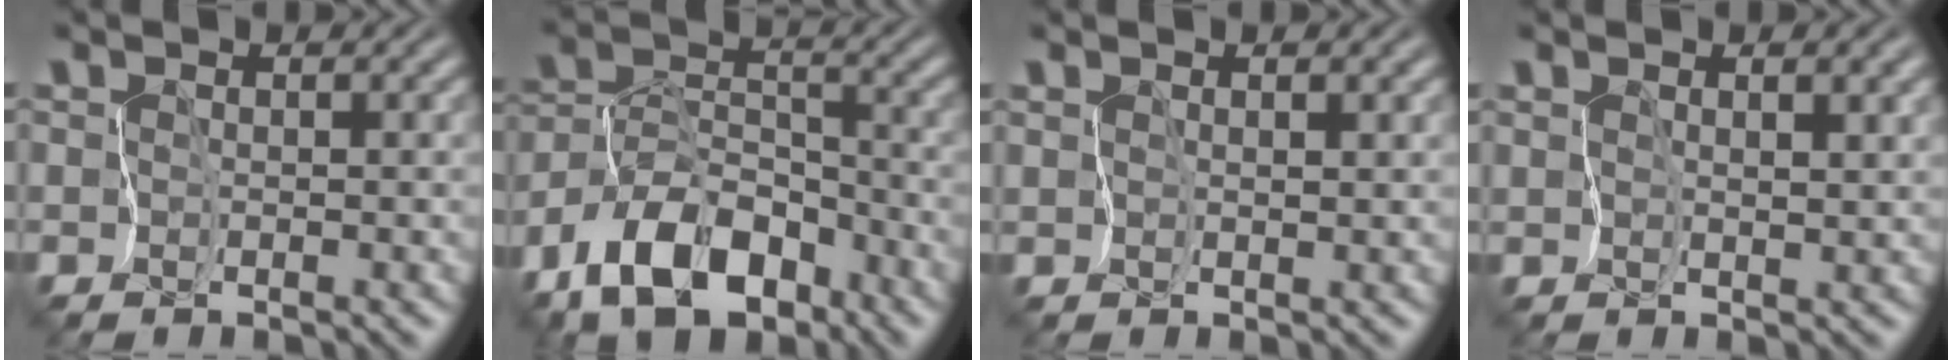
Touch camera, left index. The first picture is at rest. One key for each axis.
{"total": 9.7, "fx": -6.9, "fy": 4.7, "fz": 5.0, "tx": -0.082, "ty": 0.013, "tz": -0.131}
{"total": 0.8, "fx": 0.7, "fy": -0.2, "fz": 0.2, "tx": -0.002, "ty": 0.002, "tz": 0.020}
{"total": 2.2, "fx": 1.4, "fy": 0.6, "fz": 1.6, "tx": -0.022, "ty": 0.001, "tz": 0.033}